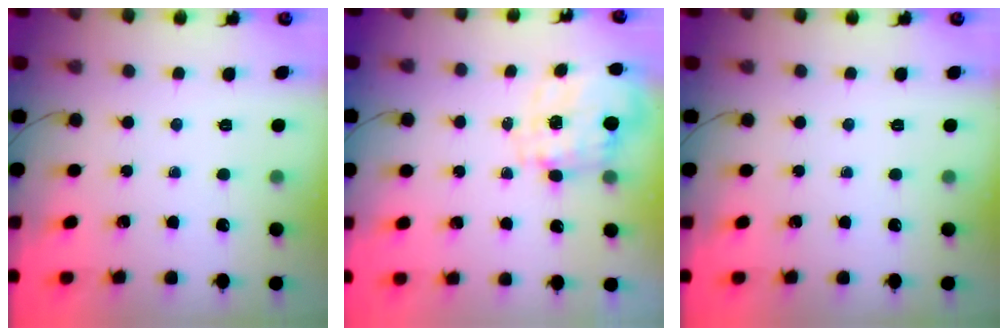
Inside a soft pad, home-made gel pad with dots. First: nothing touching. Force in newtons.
{"total": 2.8, "press": 2.6, "slide": 1.2}
{"total": 0.0}